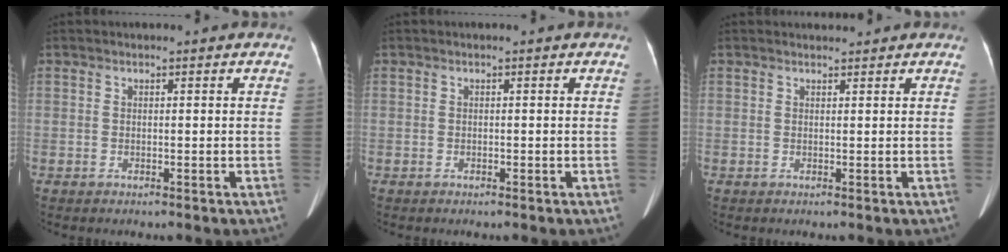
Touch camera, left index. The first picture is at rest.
{"total": 0.0}
{"total": 1.1, "force": [1.1, 0.1, 0.0], "torque": [-0.010, 0.006, 0.020]}